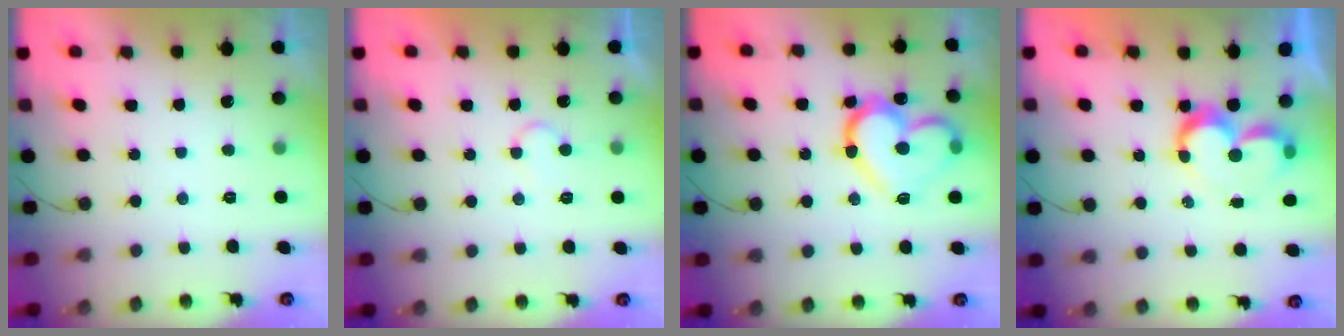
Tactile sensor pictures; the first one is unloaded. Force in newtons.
{"total": 5.2, "press": 5.2, "slide": 0.5}
{"total": 19.4, "press": 19.4, "slide": 1.0}
{"total": 8.8, "press": 8.8, "slide": 0.8}